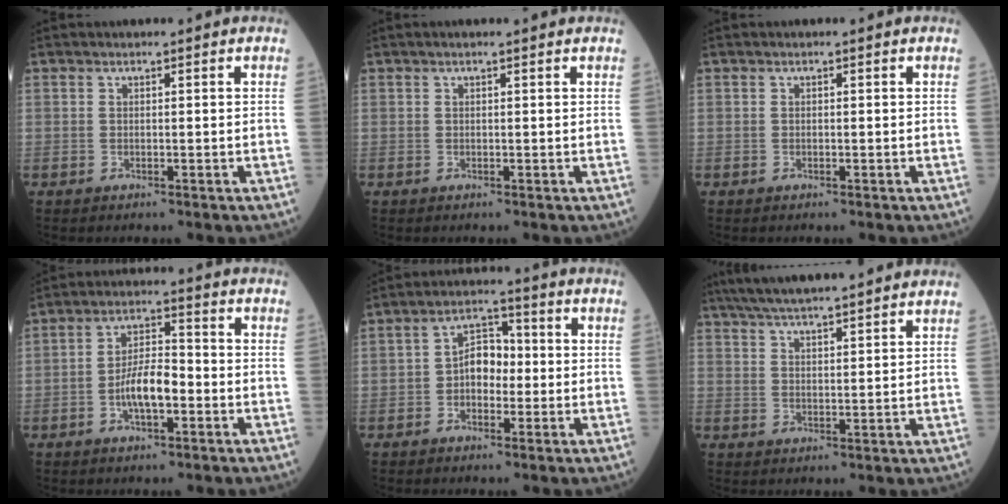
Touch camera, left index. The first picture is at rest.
{"total": 1.2, "force": [1.0, -0.1, 0.8], "torque": [-0.013, 0.012, 0.015]}
{"total": 0.0}
{"total": 7.0, "force": [-2.1, 2.4, 6.2], "torque": [-0.126, 0.011, -0.041]}
{"total": 5.7, "force": [-0.6, 3.5, 4.5], "torque": [-0.079, 0.023, -0.017]}
{"total": 15.0, "force": [13.2, 1.0, 7.1], "torque": [-0.123, 0.034, 0.195]}